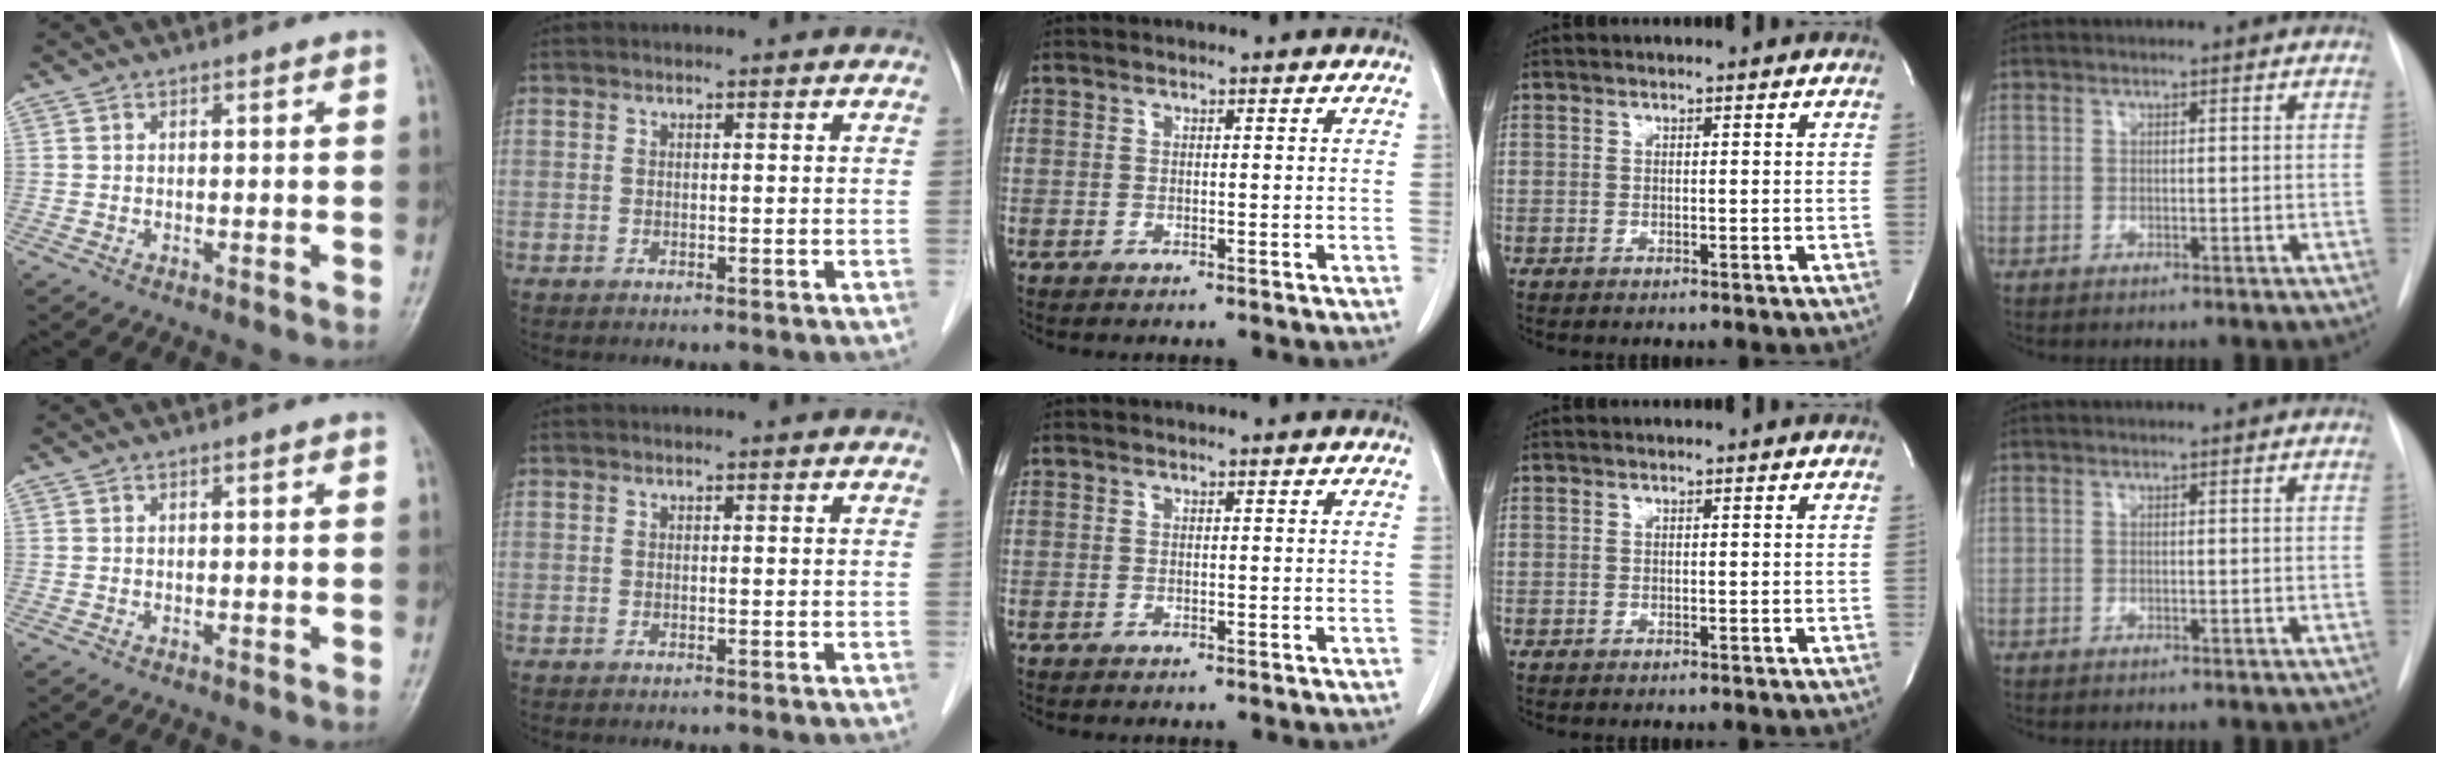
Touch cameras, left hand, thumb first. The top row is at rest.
{}